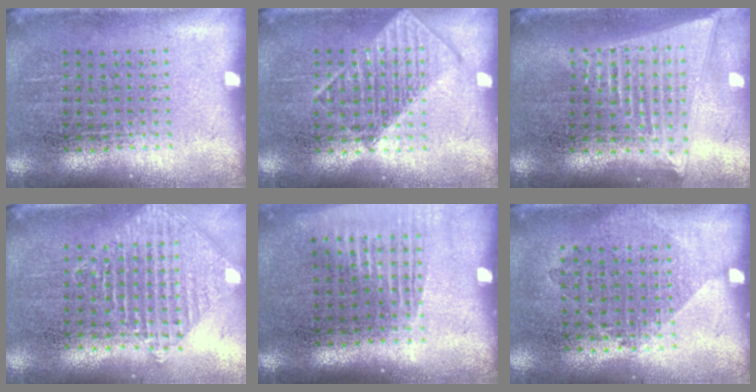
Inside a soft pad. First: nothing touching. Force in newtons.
{"total": 1.2, "press": 1.2, "slide": 0.2}
{"total": 2.1, "press": 1.8, "slide": 1.0}
{"total": 1.2, "press": 1.2, "slide": 0.2}
{"total": 1.4, "press": 1.3, "slide": 0.6}
{"total": 1.0, "press": 0.9, "slide": 0.5}